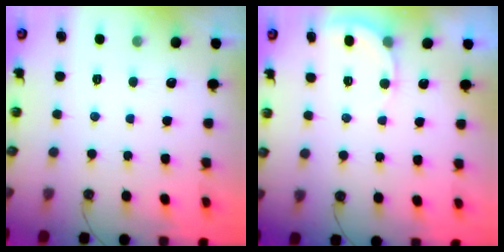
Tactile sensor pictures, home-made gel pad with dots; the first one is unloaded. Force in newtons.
{"total": 3.5, "press": 3.4, "slide": 0.4}